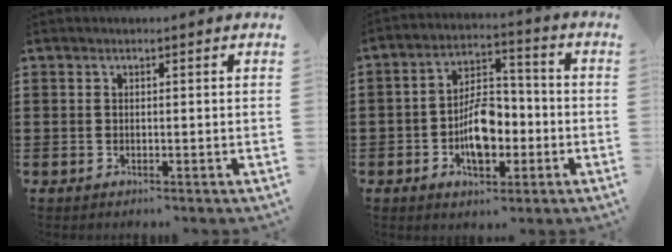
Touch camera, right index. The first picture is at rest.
{"total": 8.4, "force": [-2.2, 4.6, 6.6], "torque": [-0.109, 0.007, -0.044]}